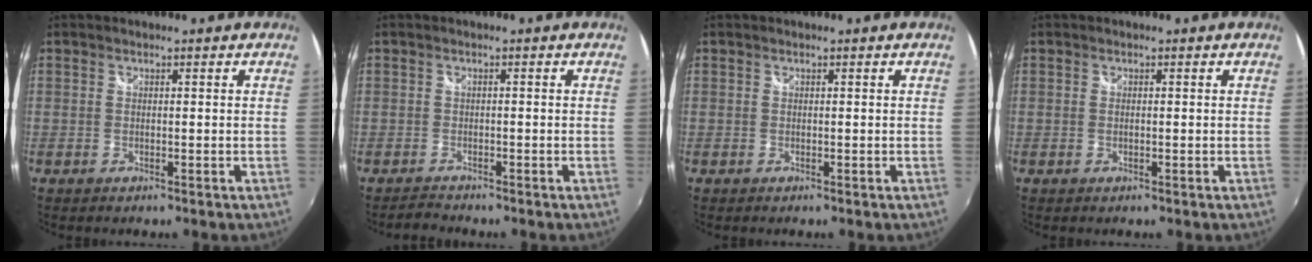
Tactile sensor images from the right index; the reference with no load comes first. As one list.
[{"total": 1.9, "force": [-1.7, 0.8, -0.2], "torque": [-0.005, 0.002, -0.034]}, {"total": 0.0}, {"total": 0.6, "force": [0.0, 0.3, 0.6], "torque": [-0.013, -0.001, -0.002]}]